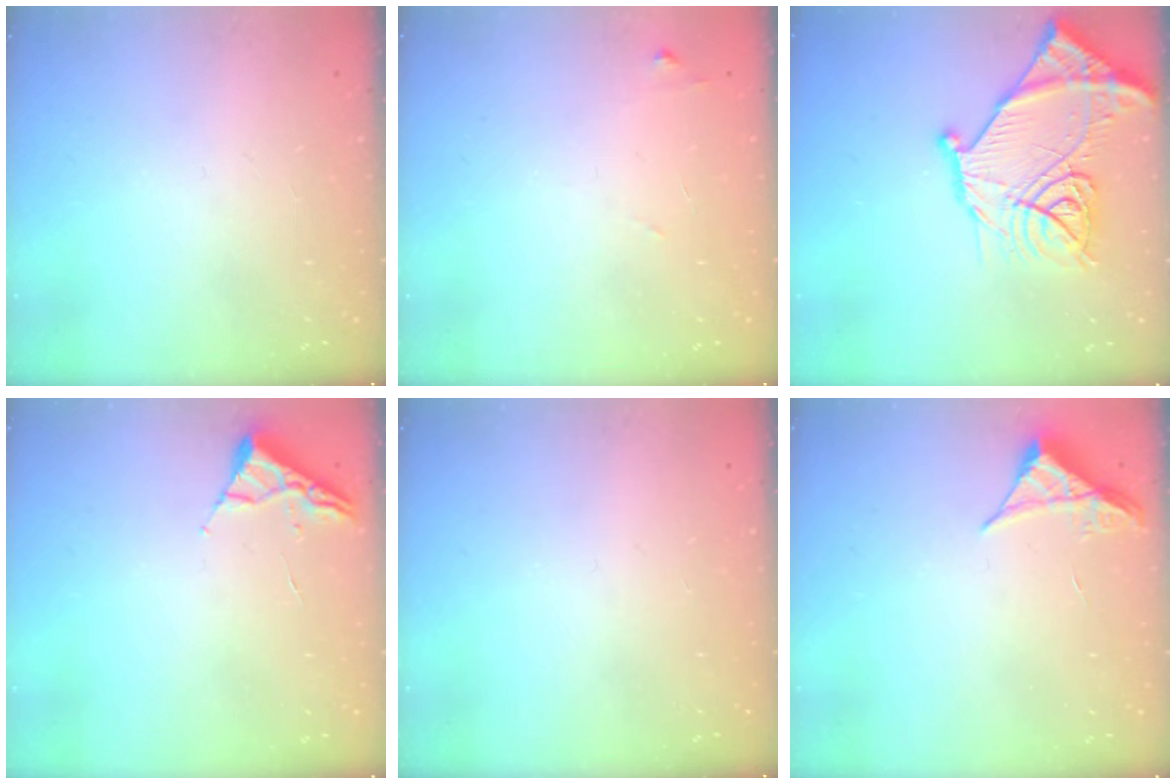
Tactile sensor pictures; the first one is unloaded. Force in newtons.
{"total": 7.4, "press": 7.4, "slide": 0.4}
{"total": 21.2, "press": 21.1, "slide": 1.9}
{"total": 2.6, "press": 2.6, "slide": 0.3}
{"total": 0.0}
{"total": 4.1, "press": 4.1, "slide": 0.5}